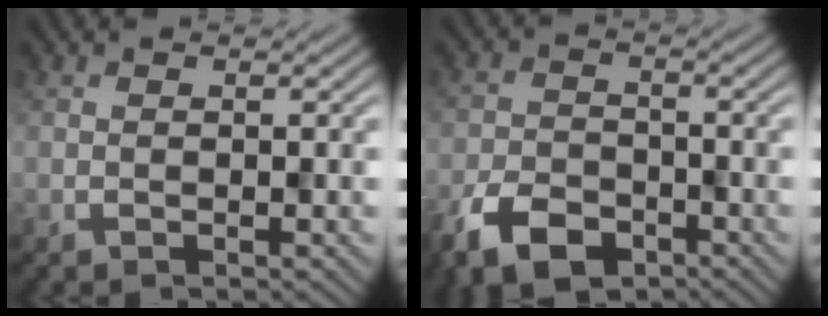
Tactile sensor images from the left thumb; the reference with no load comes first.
{"total": 7.0, "force": [-4.9, 3.9, 3.2], "torque": [-0.060, -0.012, -0.096]}